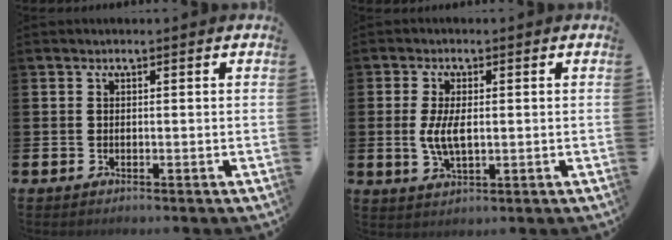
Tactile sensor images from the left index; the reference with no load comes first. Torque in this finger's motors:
{"motor_torque": [1.44, 0.03, 0.26, 0.21]}